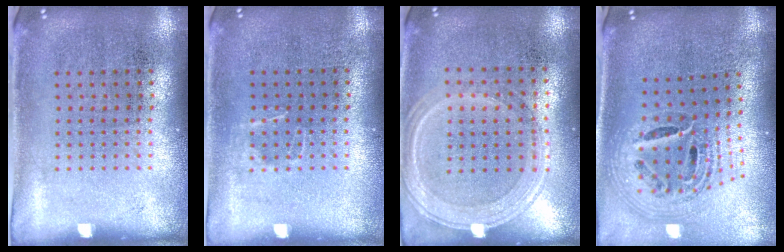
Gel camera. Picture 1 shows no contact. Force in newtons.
{"total": 0.7, "press": 0.6, "slide": 0.3}
{"total": 1.2, "press": 1.1, "slide": 0.5}
{"total": 1.9, "press": 1.5, "slide": 1.2}